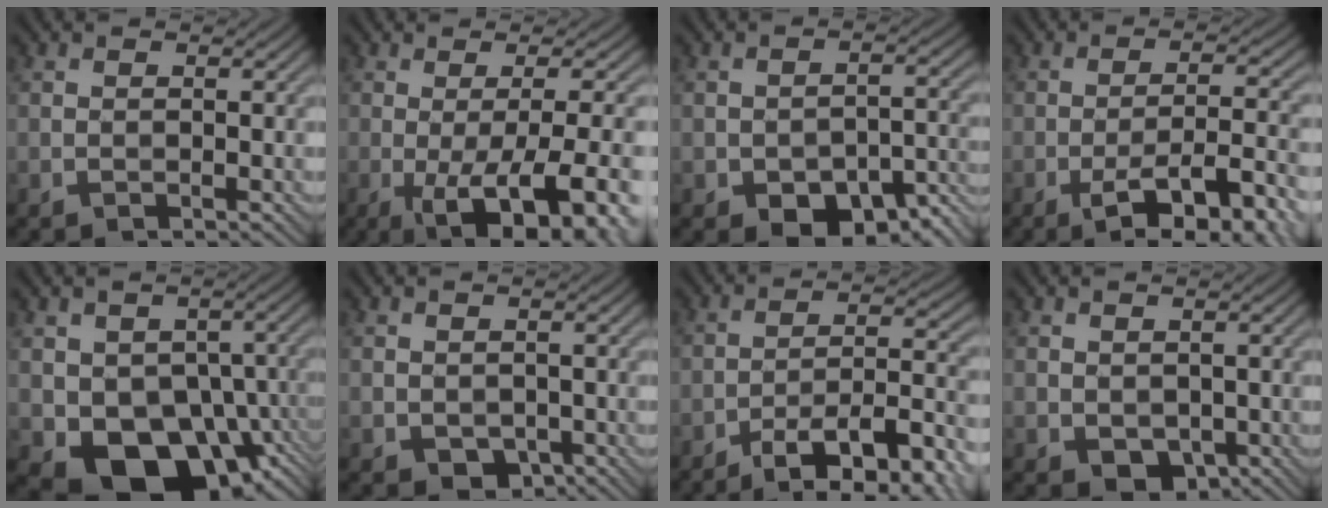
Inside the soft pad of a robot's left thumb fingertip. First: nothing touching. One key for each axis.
{"total": 13.6, "fx": -4.3, "fy": 4.0, "fz": 12.3, "tx": -0.150, "ty": -0.006, "tz": -0.048}
{"total": 9.9, "fx": -6.2, "fy": 5.1, "fz": 5.8, "tx": -0.080, "ty": -0.009, "tz": -0.088}
{"total": 12.8, "fx": -7.2, "fy": 3.5, "fz": 10.0, "tx": -0.146, "ty": 0.007, "tz": -0.100}
{"total": 12.5, "fx": -3.9, "fy": 8.7, "fz": 8.1, "tx": -0.124, "ty": -0.035, "tz": -0.054}
{"total": 2.7, "fx": -0.8, "fy": 2.1, "fz": 1.6, "tx": -0.034, "ty": -0.013, "tz": -0.010}
{"total": 15.7, "fx": -11.1, "fy": 4.8, "fz": 10.1, "tx": -0.144, "ty": -0.007, "tz": -0.157}
{"total": 3.2, "fx": -0.5, "fy": 2.4, "fz": 2.1, "tx": -0.044, "ty": -0.012, "tz": -0.003}